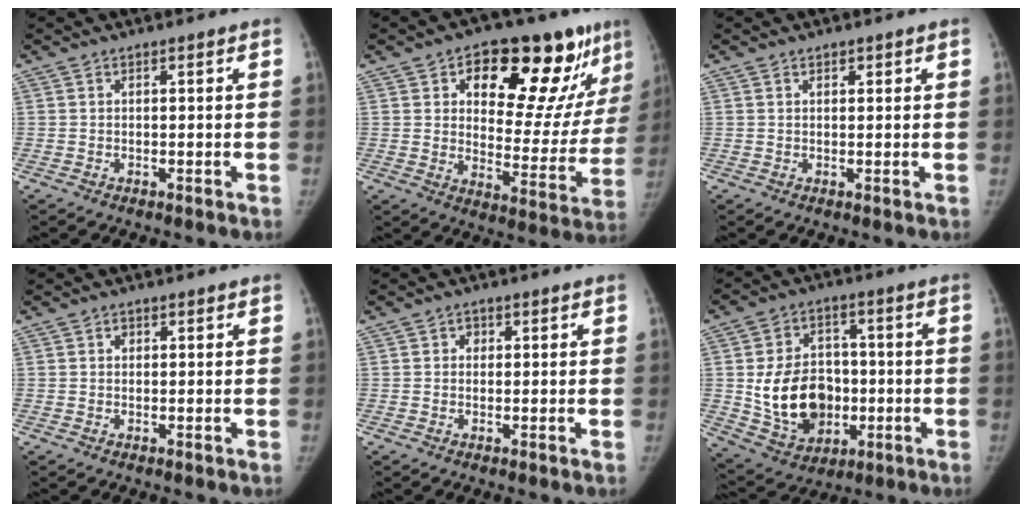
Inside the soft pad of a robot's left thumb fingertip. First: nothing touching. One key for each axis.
{"total": 23.5, "fx": 12.8, "fy": 10.6, "fz": 16.6, "tx": -0.171, "ty": -0.031, "tz": 0.186}
{"total": 0.9, "fx": 0.6, "fy": 0.6, "fz": 0.3, "tx": 0.003, "ty": -0.003, "tz": 0.008}
{"total": 1.0, "fx": 0.3, "fy": 0.9, "fz": 0.3, "tx": 0.005, "ty": 0.000, "tz": 0.003}
{"total": 1.5, "fx": 0.3, "fy": 1.4, "fz": 0.4, "tx": 0.007, "ty": 0.002, "tz": 0.000}
{"total": 16.0, "fx": -1.7, "fy": 12.2, "fz": 10.3, "tx": -0.134, "ty": 0.006, "tz": -0.010}